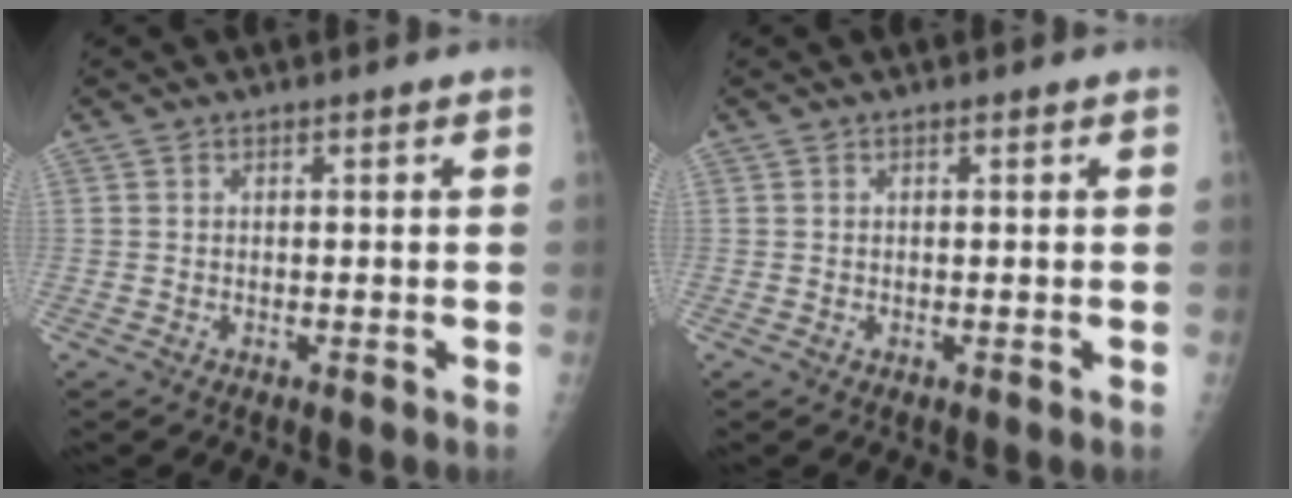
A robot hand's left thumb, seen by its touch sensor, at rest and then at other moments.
{"total": 0.0}